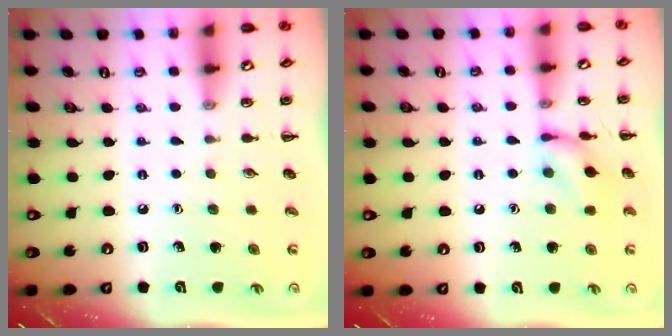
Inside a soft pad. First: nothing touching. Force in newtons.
{"total": 9.6, "press": 9.6, "slide": 0.6}